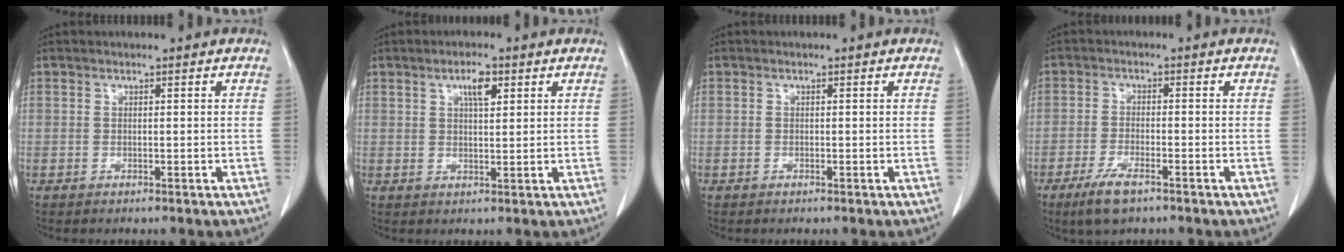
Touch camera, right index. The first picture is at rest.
{"total": 3.6, "force": [1.7, 1.1, 2.9], "torque": [-0.054, 0.000, 0.029]}
{"total": 0.0}
{"total": 5.4, "force": [-3.6, 1.3, 3.8], "torque": [-0.086, -0.010, -0.064]}